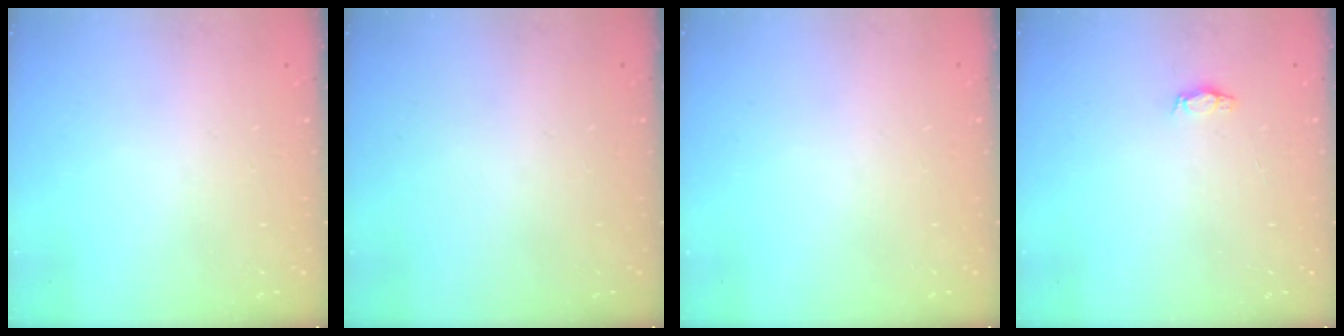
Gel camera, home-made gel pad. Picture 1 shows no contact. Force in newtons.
{"total": 0.0}
{"total": 0.0}
{"total": 2.9, "press": 2.8, "slide": 0.4}